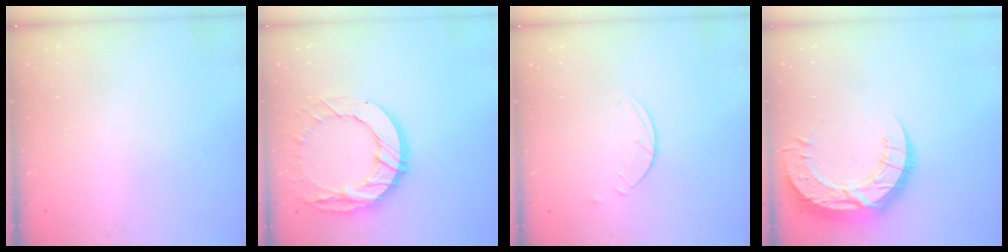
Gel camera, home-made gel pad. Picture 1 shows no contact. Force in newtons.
{"total": 16.6, "press": 16.6, "slide": 1.5}
{"total": 2.5, "press": 2.4, "slide": 0.3}
{"total": 16.3, "press": 16.3, "slide": 1.4}